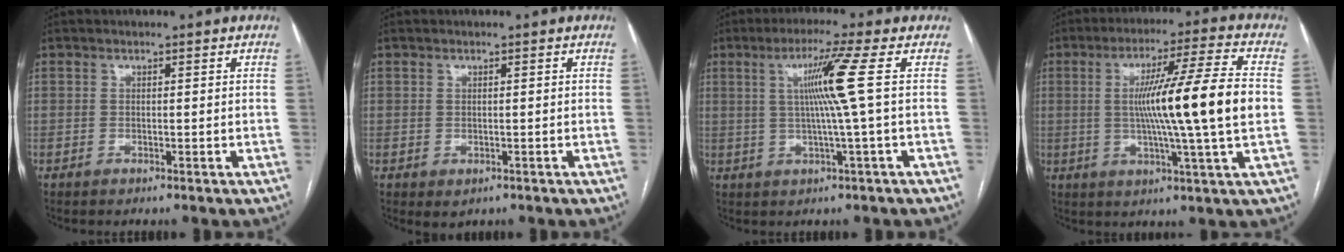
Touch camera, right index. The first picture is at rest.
{"total": 1.3, "force": [-0.4, 1.0, 0.8], "torque": [-0.010, -0.001, 0.003]}
{"total": 7.6, "force": [1.3, -2.3, 7.1], "torque": [-0.129, 0.004, 0.030]}
{"total": 15.7, "force": [0.2, -1.4, 15.6], "torque": [-0.261, 0.001, -0.001]}